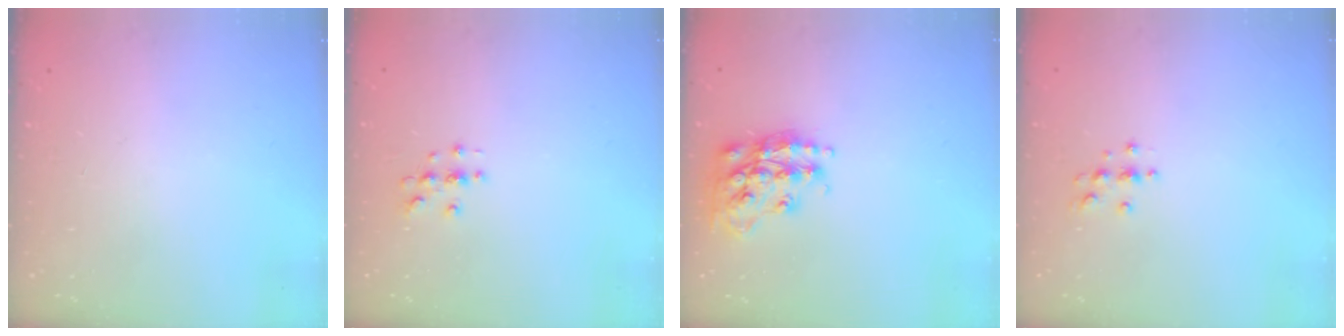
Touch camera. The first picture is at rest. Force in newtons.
{"total": 2.9, "press": 2.9, "slide": 0.3}
{"total": 17.2, "press": 17.2, "slide": 1.4}
{"total": 3.7, "press": 3.7, "slide": 0.5}